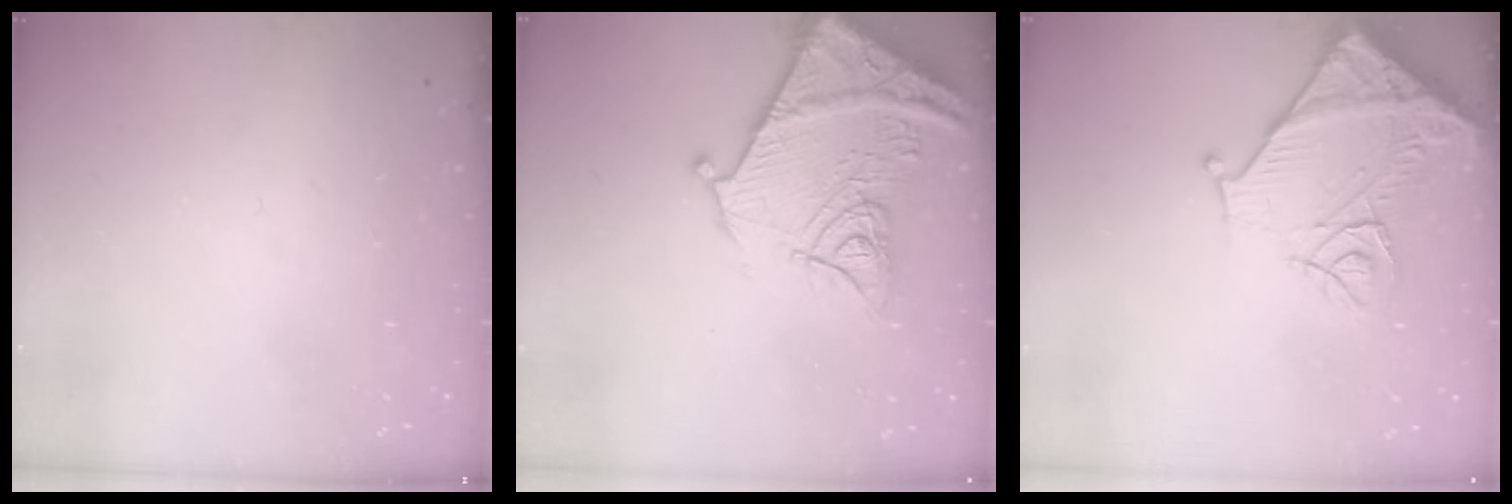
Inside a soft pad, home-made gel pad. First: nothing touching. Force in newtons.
{"total": 18.1, "press": 18.0, "slide": 1.9}
{"total": 12.4, "press": 12.3, "slide": 1.6}